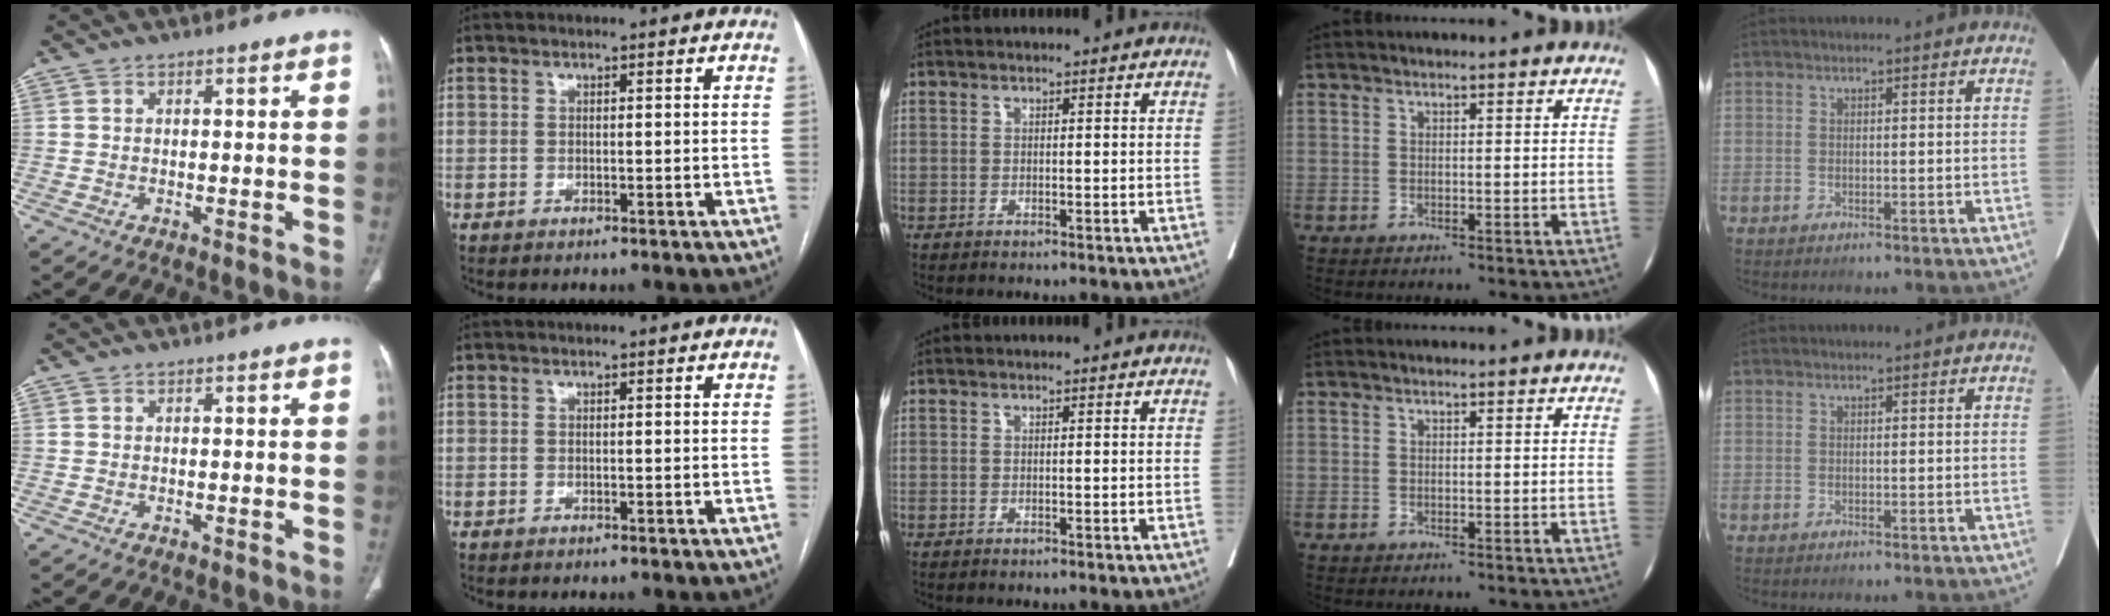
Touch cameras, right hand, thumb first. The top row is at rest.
{}